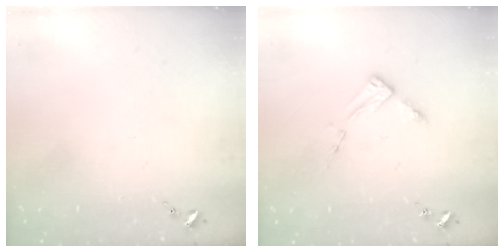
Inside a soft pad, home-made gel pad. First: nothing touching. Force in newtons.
{"total": 3.4, "press": 3.4, "slide": 0.4}